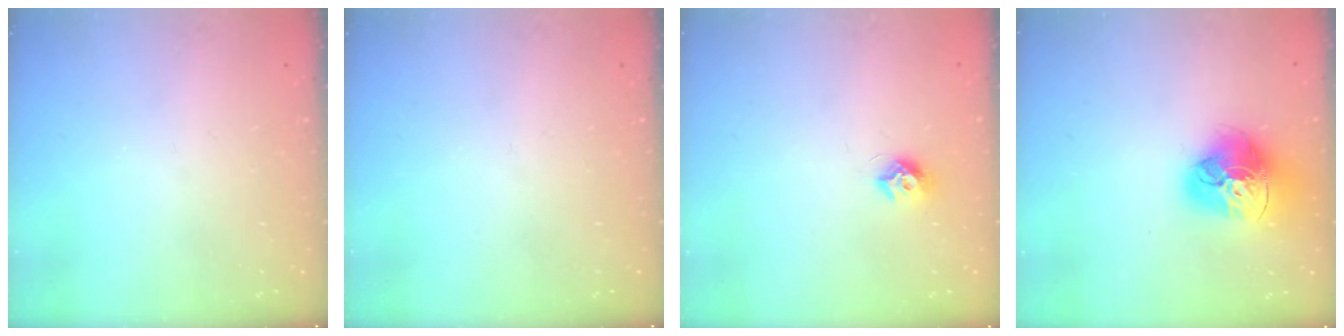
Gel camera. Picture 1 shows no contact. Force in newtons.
{"total": 0.0}
{"total": 7.7, "press": 7.7, "slide": 0.7}
{"total": 18.0, "press": 17.9, "slide": 1.9}